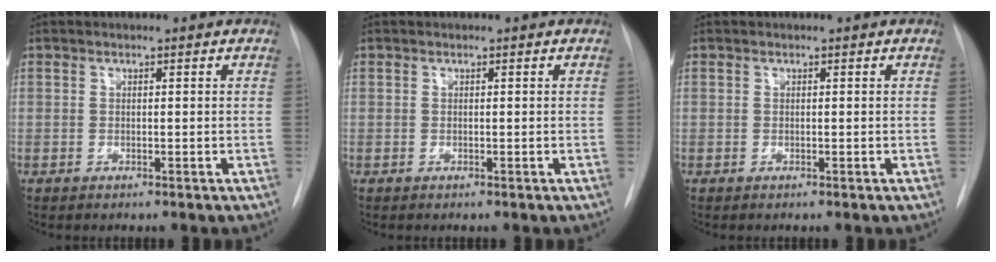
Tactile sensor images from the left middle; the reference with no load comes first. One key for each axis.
{"total": 0.0}
{"total": 0.0}